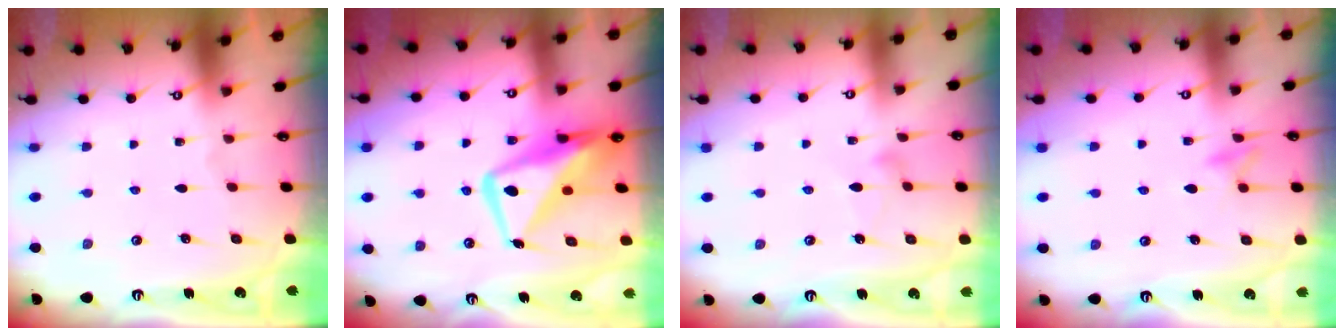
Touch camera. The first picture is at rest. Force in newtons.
{"total": 14.5, "press": 14.5, "slide": 1.5}
{"total": 7.8, "press": 7.8, "slide": 0.5}
{"total": 9.3, "press": 9.3, "slide": 0.9}